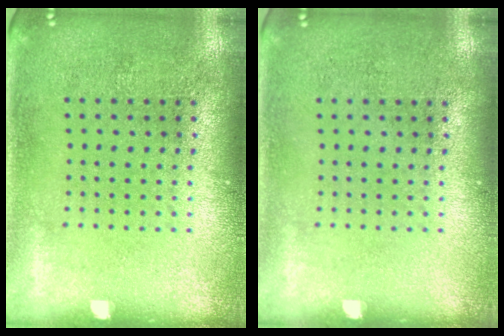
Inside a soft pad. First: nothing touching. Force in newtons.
{"total": 0.0}